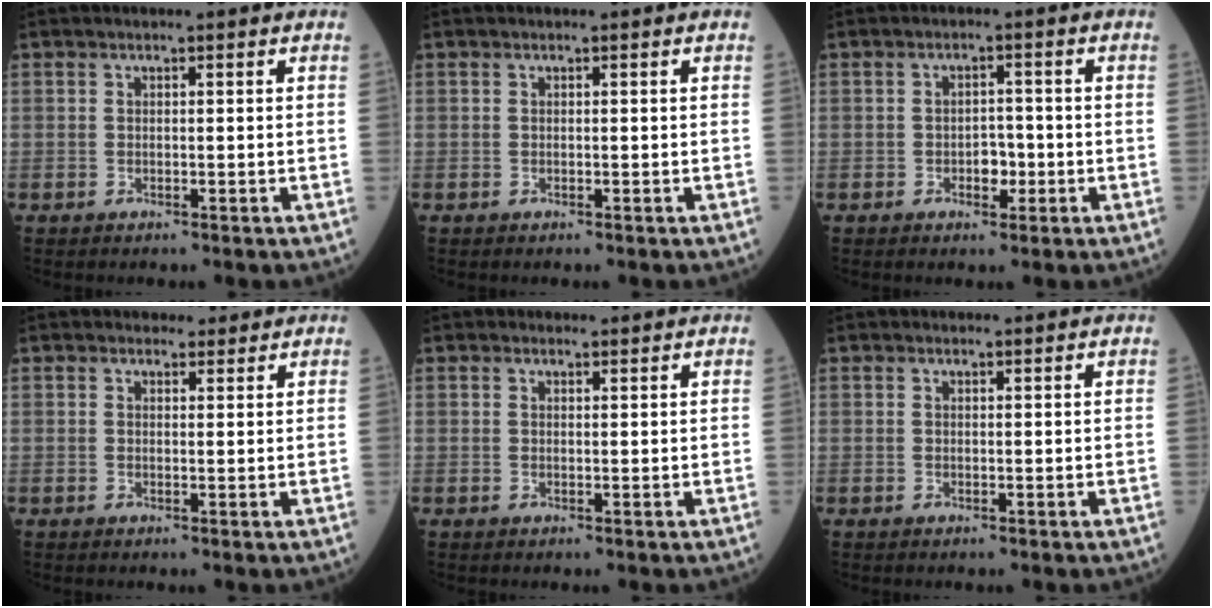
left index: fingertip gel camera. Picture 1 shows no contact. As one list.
[{"total": 0.0}, {"total": 2.6, "force": [-0.9, 1.6, 1.8], "torque": [-0.022, 0.006, -0.013]}, {"total": 2.1, "force": [1.9, 1.0, 0.1], "torque": [0.000, 0.001, 0.026]}, {"total": 1.1, "force": [1.0, 0.4, -0.1], "torque": [-0.004, 0.000, 0.014]}, {"total": 0.6, "force": [0.6, 0.1, -0.1], "torque": [-0.007, -0.004, 0.008]}]